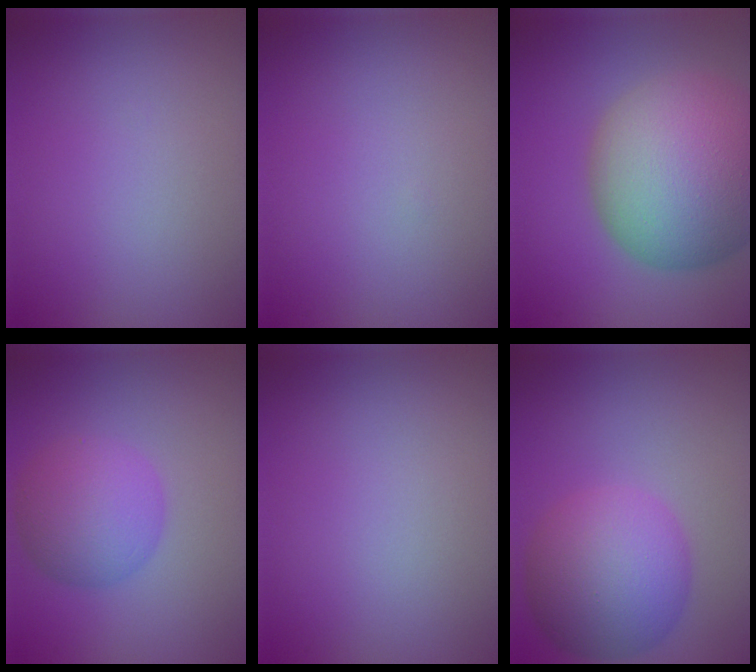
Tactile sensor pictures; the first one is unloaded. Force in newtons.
{"total": 0.0}
{"total": 14.7, "press": 14.7, "slide": 0.9}
{"total": 4.9, "press": 4.9, "slide": 0.1}
{"total": 0.0}
{"total": 7.9, "press": 7.9, "slide": 0.1}